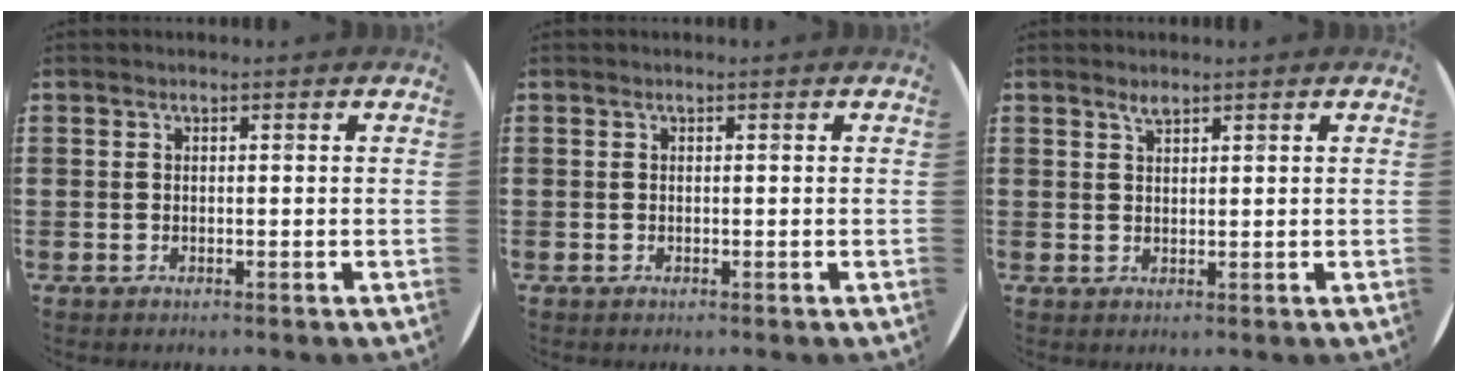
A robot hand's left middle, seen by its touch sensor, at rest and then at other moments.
{"total": 0.0}
{"total": 1.3, "force": [1.2, 0.2, 0.4], "torque": [-0.009, 0.001, 0.021]}